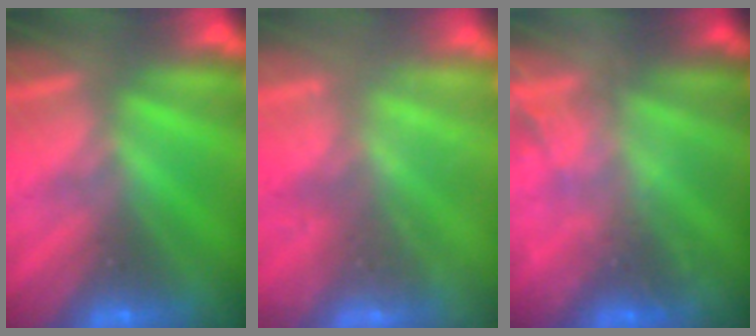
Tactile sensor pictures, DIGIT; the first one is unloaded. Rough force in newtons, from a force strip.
{"total": 2.2}
{"total": 2.3}